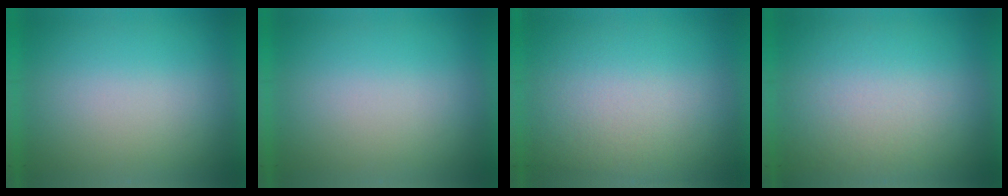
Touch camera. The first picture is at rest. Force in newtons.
{"total": 1.4}
{"total": 2.1}
{"total": 2.6}